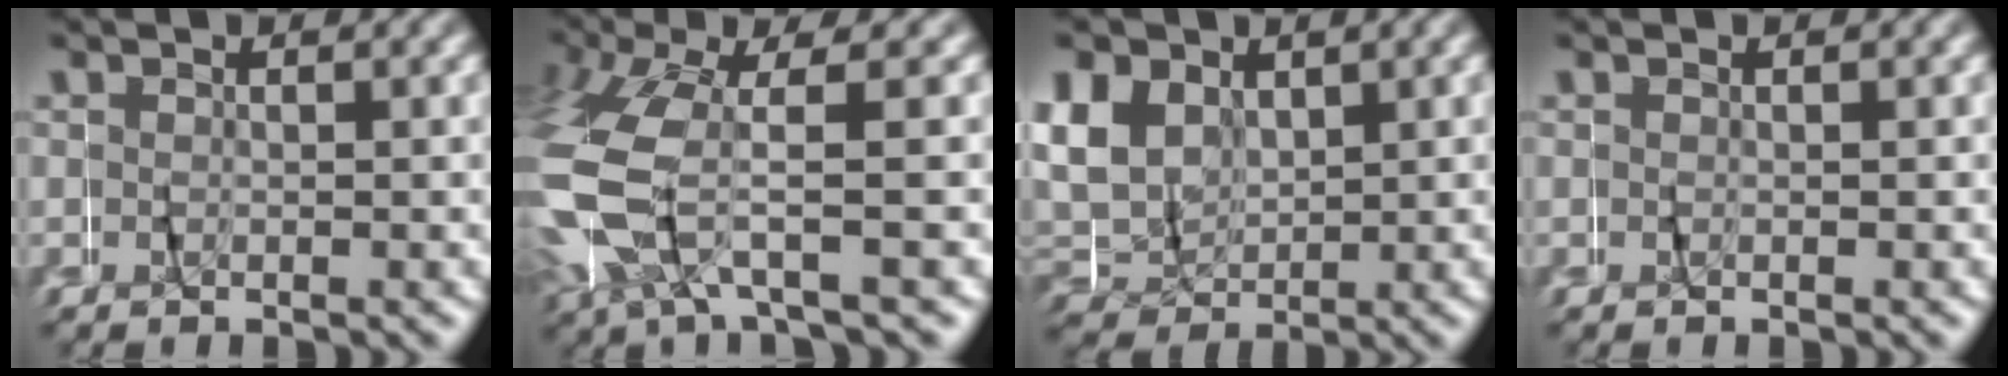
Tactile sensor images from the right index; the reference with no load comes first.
{"total": 7.8, "force": [-0.6, 5.1, 5.9], "torque": [-0.195, -0.023, -0.003]}
{"total": 10.7, "force": [2.4, 9.5, 4.3], "torque": [-0.113, 0.006, 0.027]}
{"total": 0.0}